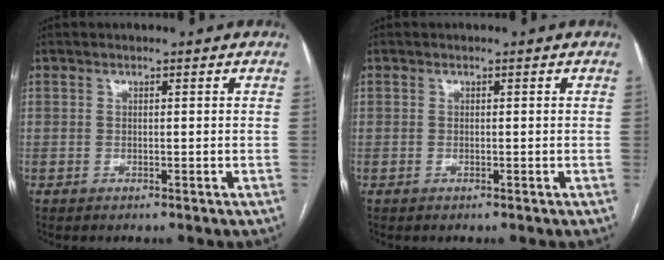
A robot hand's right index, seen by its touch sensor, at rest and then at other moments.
{"total": 0.0}